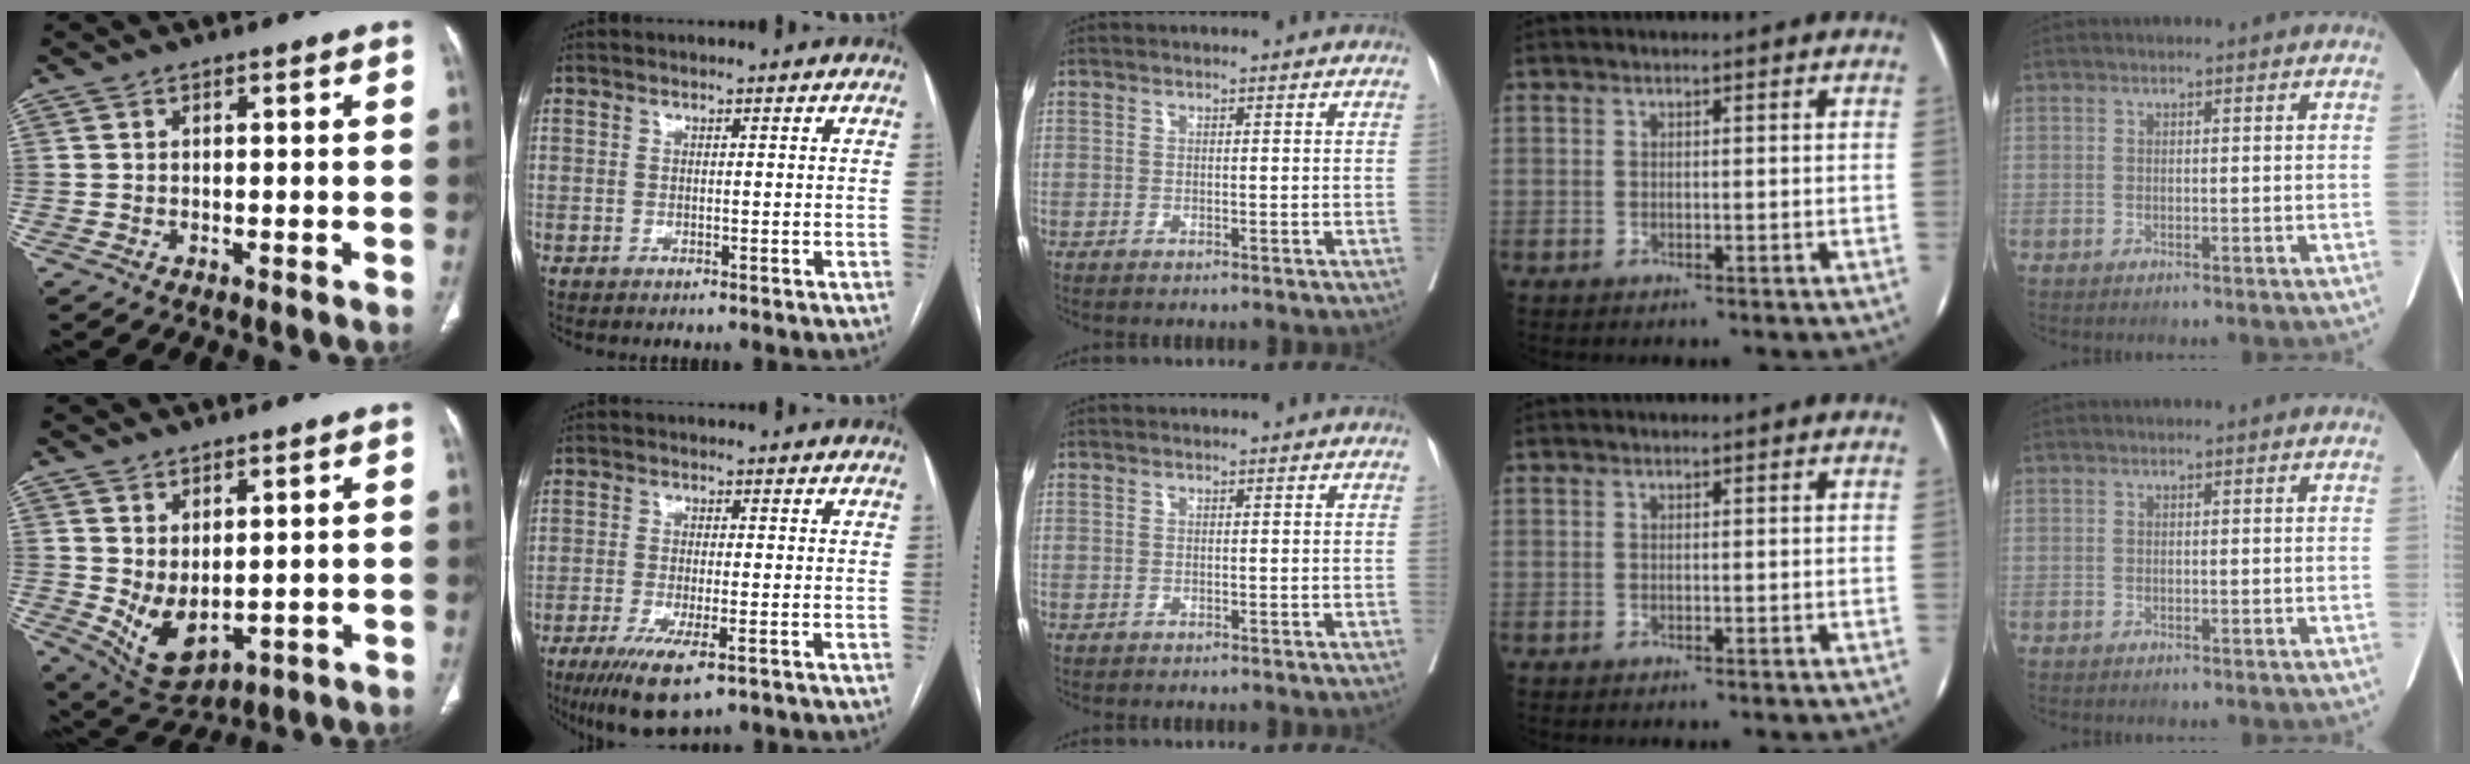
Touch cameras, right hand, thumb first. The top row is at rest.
{"thumb": {"total": 7.8, "force": [0.6, 4.4, 6.4], "torque": [-0.102, -0.018, 0.039]}, "index": {"total": 8.3, "force": [-4.7, 1.6, 6.6], "torque": [-0.119, -0.022, -0.075]}}